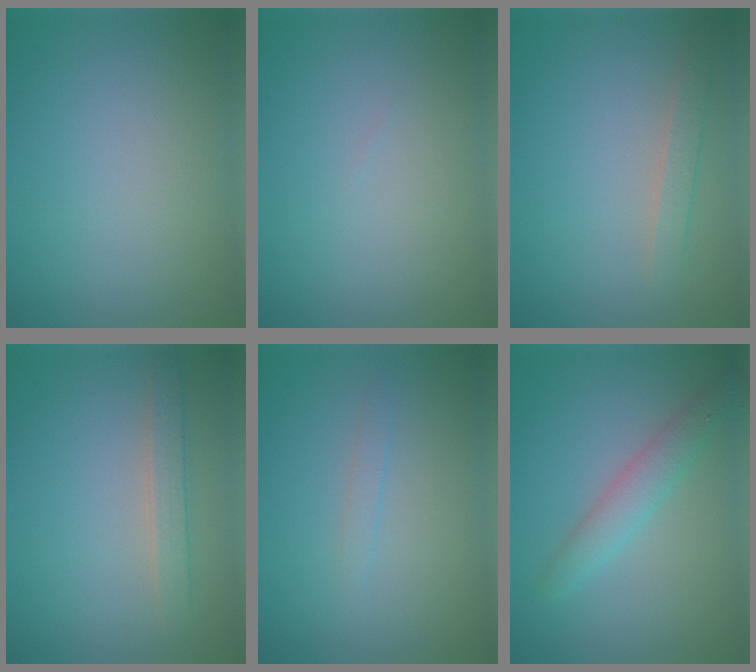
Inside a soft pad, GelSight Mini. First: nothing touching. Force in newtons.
{"total": 0.0}
{"total": 1.6, "press": 1.6, "slide": 0.2}
{"total": 2.1, "press": 2.1, "slide": 0.2}
{"total": 0.8, "press": 0.8, "slide": 0.1}
{"total": 2.8, "press": 2.8, "slide": 0.0}